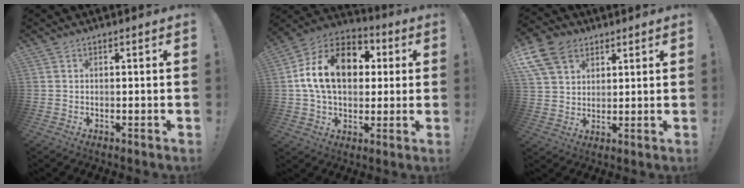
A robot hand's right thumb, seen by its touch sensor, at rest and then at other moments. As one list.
[{"total": 19.3, "force": [3.6, 13.6, 13.1], "torque": [-0.211, 0.009, 0.066]}, {"total": 12.3, "force": [6.5, 8.7, 5.7], "torque": [-0.117, -0.032, 0.131]}]